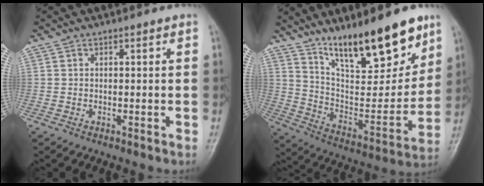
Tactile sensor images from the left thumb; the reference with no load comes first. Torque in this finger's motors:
{"motor_torque": [1.09, 0.73, 1.13, -1.65, 0.41]}